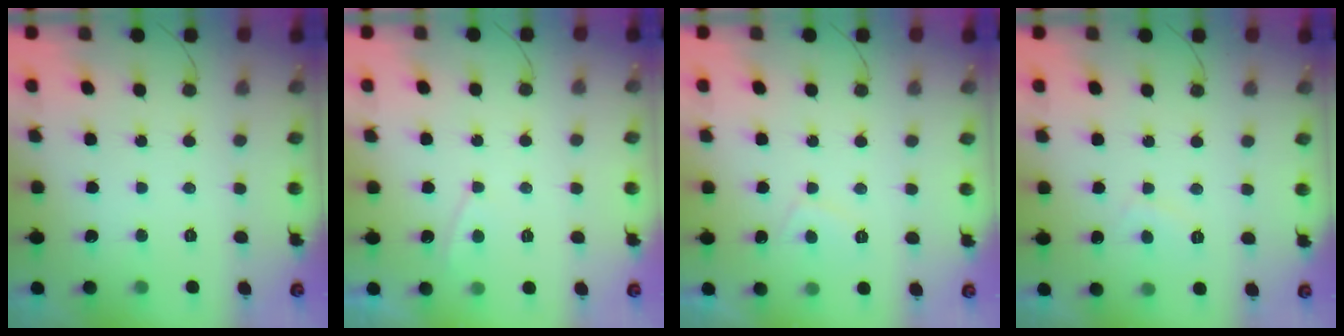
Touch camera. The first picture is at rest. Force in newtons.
{"total": 2.0, "press": 2.0, "slide": 0.3}
{"total": 2.1, "press": 2.0, "slide": 0.7}
{"total": 2.0, "press": 1.9, "slide": 0.7}